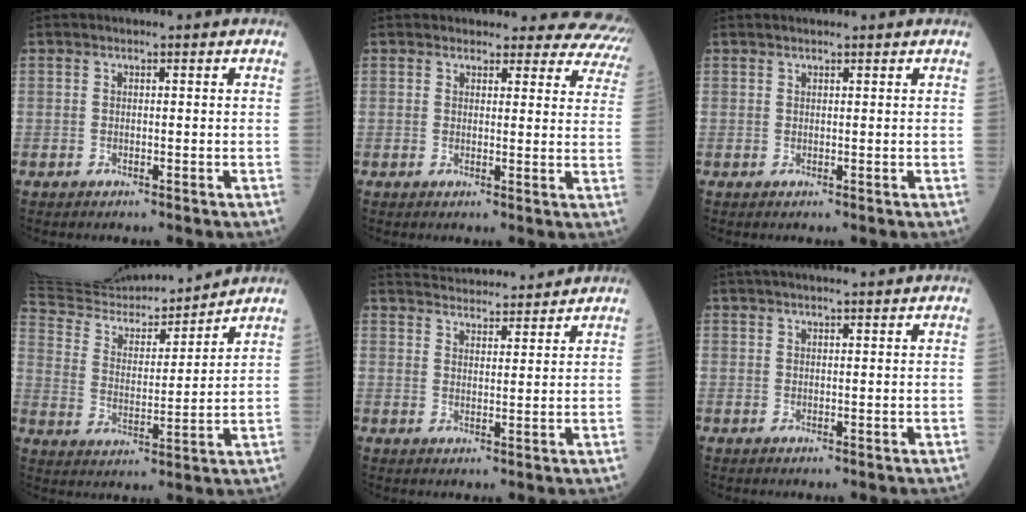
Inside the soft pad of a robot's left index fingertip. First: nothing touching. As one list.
[{"total": 13.5, "force": [12.7, 4.7, 0.8], "torque": [0.039, -0.053, 0.096]}, {"total": 2.1, "force": [2.0, 0.1, 0.6], "torque": [-0.008, 0.019, 0.026]}, {"total": 20.6, "force": [19.4, 3.3, 6.2], "torque": [-0.130, 0.002, 0.320]}, {"total": 13.4, "force": [13.0, 1.8, 2.9], "torque": [-0.049, 0.026, 0.182]}, {"total": 8.5, "force": [7.5, 0.3, 4.0], "torque": [-0.060, 0.034, 0.102]}]